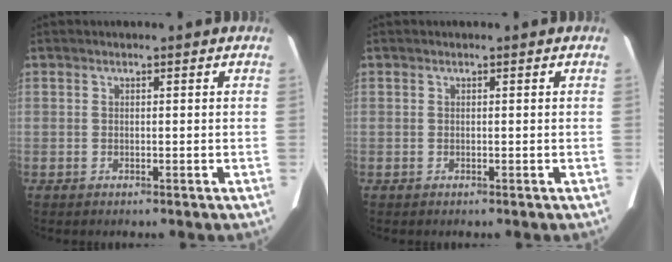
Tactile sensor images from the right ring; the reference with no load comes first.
{"total": 0.0}